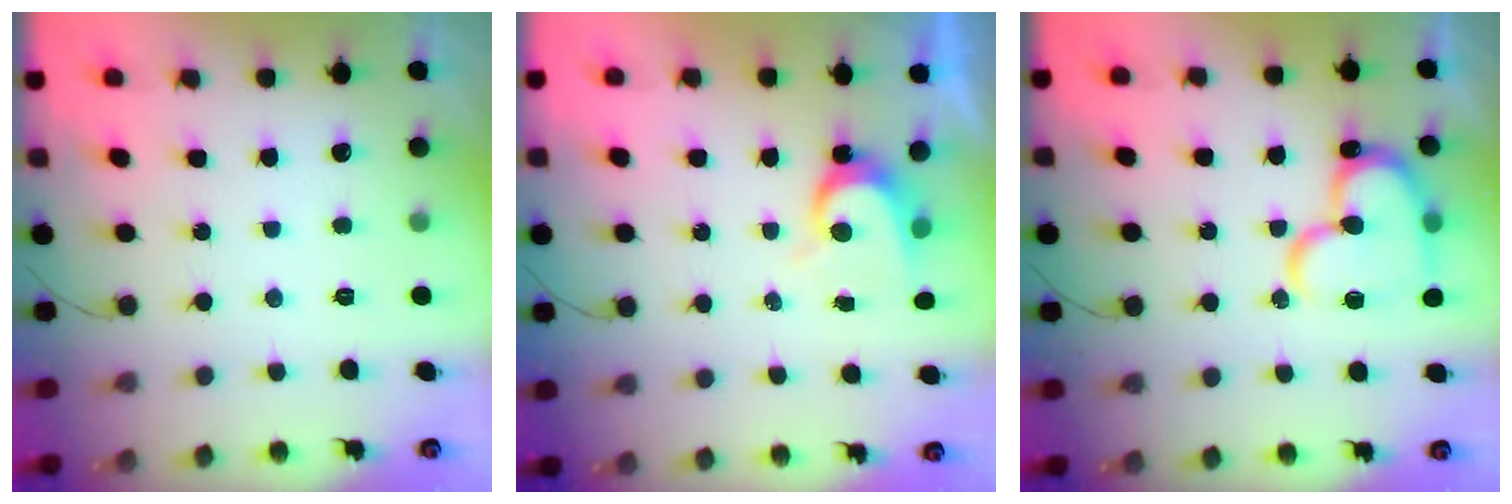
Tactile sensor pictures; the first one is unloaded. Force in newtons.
{"total": 5.5, "press": 5.5, "slide": 0.3}
{"total": 18.1, "press": 18.1, "slide": 1.8}